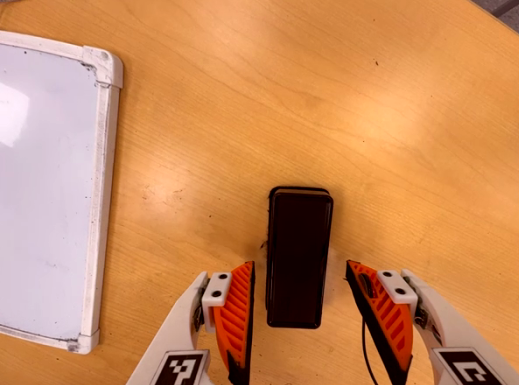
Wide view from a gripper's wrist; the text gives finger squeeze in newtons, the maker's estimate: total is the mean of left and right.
{"total": 0.0}